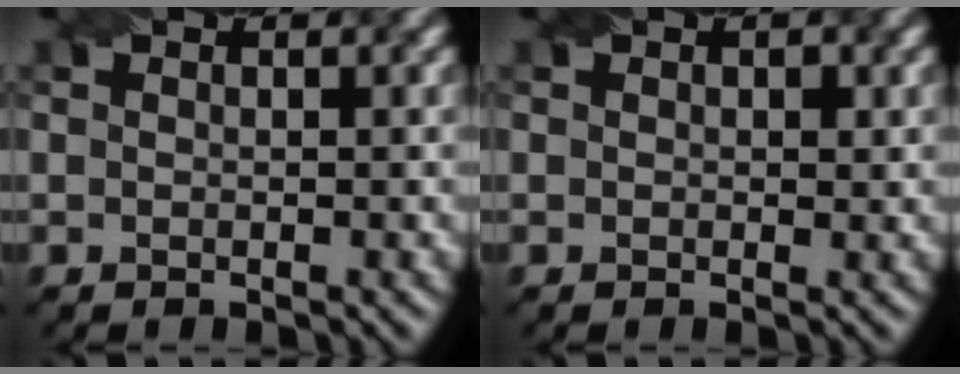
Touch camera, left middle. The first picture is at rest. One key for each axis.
{"total": 1.0, "fx": 0.4, "fy": 0.6, "fz": 0.7, "tx": -0.009, "ty": -0.002, "tz": 0.006}